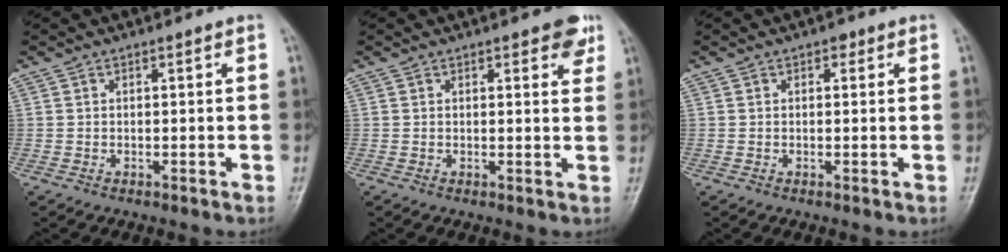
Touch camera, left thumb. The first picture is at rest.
{"total": 4.1, "force": [2.4, 1.6, 2.9], "torque": [-0.019, -0.009, 0.023]}
{"total": 1.2, "force": [0.6, 0.8, 0.7], "torque": [0.002, 0.000, 0.003]}